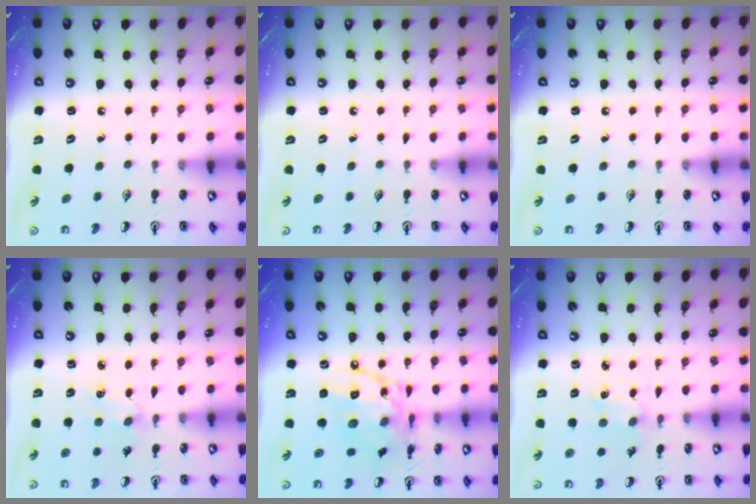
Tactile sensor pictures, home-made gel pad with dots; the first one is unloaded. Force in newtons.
{"total": 0.0}
{"total": 0.0}
{"total": 4.2, "press": 4.2, "slide": 0.6}
{"total": 16.7, "press": 16.6, "slide": 1.7}
{"total": 1.1, "press": 1.0, "slide": 0.2}